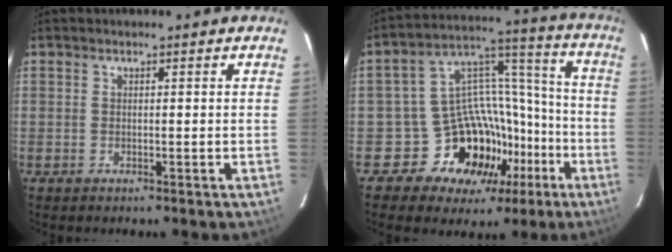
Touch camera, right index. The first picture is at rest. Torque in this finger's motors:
{"motor_torque": [0.37, -0.55, 0.02, -0.14]}